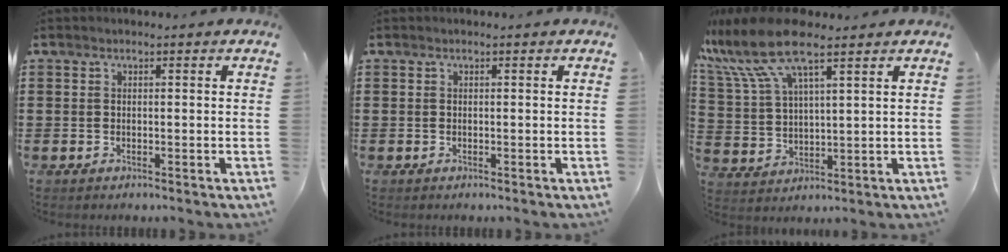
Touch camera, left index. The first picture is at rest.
{"total": 0.0}
{"total": 10.8, "force": [7.7, 3.0, 6.9], "torque": [-0.172, -0.017, 0.135]}